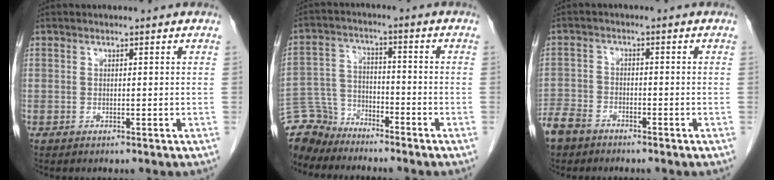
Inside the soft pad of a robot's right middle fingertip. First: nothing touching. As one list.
[{"total": 8.6, "force": [-8.0, 2.9, -0.8], "torque": [0.012, 0.015, -0.159]}, {"total": 5.8, "force": [-4.7, 3.0, 1.5], "torque": [-0.033, 0.001, -0.090]}]